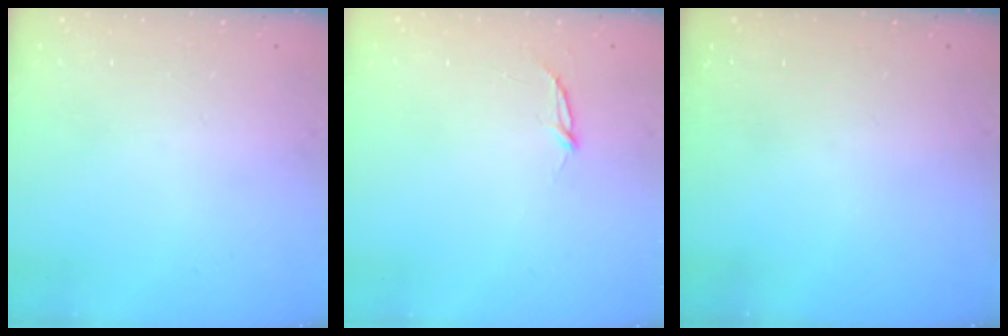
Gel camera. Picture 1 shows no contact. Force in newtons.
{"total": 2.8, "press": 2.8, "slide": 0.3}
{"total": 0.0}